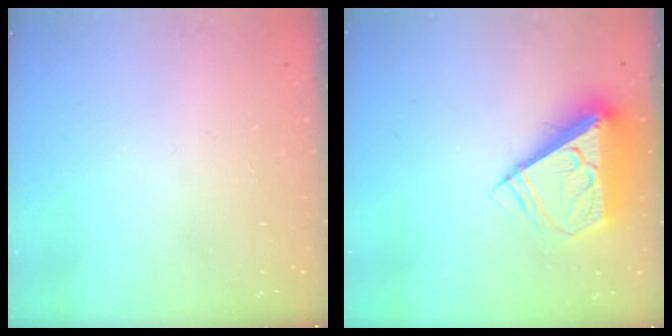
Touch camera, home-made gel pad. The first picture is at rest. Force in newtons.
{"total": 9.8, "press": 9.7, "slide": 1.6}